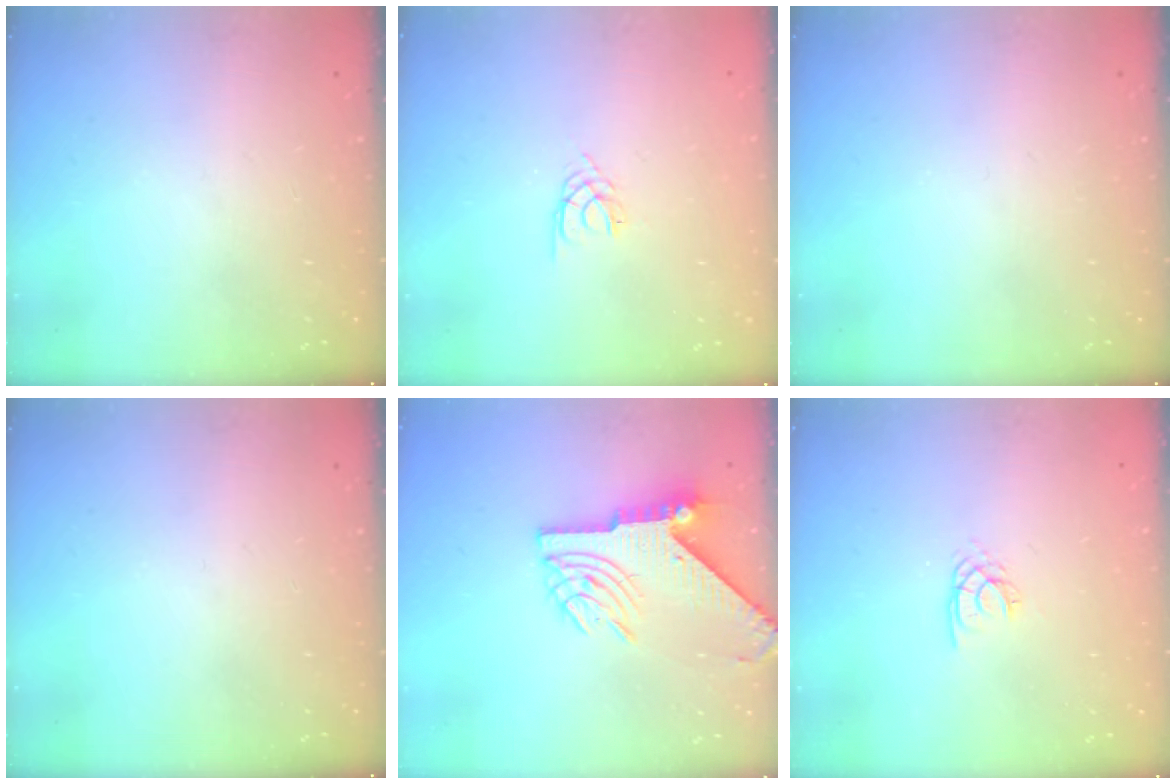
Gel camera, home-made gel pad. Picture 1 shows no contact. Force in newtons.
{"total": 1.6, "press": 1.6, "slide": 0.3}
{"total": 0.0}
{"total": 0.0}
{"total": 9.8, "press": 9.7, "slide": 1.3}
{"total": 2.0, "press": 1.9, "slide": 0.4}